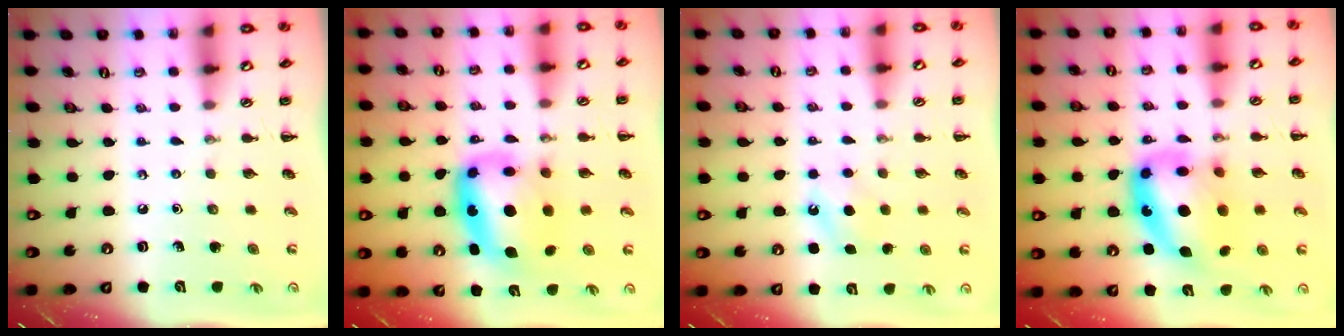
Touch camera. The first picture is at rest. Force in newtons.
{"total": 11.7, "press": 11.4, "slide": 2.9}
{"total": 6.2, "press": 6.0, "slide": 1.4}
{"total": 16.0, "press": 15.5, "slide": 3.9}